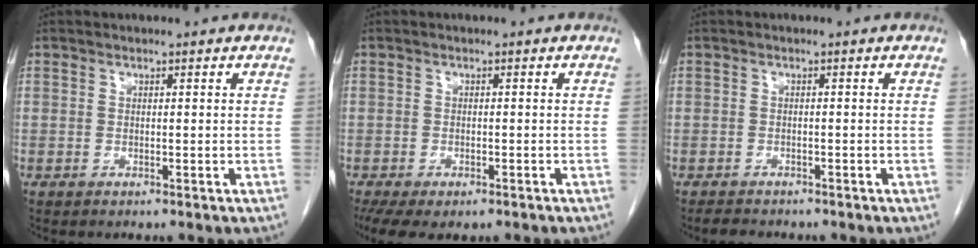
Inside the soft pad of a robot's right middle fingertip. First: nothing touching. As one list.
[{"total": 8.1, "force": [-5.5, 3.9, 4.5], "torque": [-0.085, -0.010, -0.079]}, {"total": 2.8, "force": [-2.4, 1.1, 0.8], "torque": [-0.019, -0.006, -0.035]}]